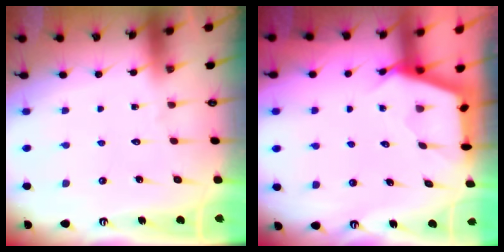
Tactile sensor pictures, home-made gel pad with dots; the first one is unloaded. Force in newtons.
{"total": 2.5, "press": 2.5, "slide": 0.4}